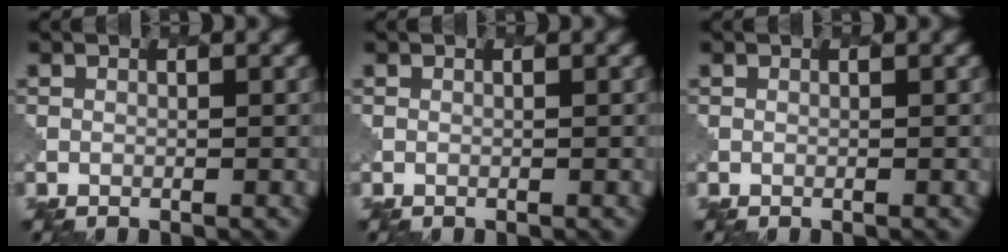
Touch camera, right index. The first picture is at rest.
{"total": 0.0}
{"total": 0.0}